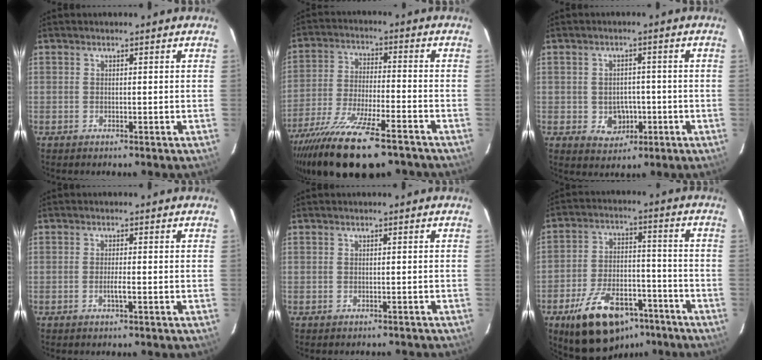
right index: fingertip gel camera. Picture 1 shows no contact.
{"total": 18.6, "force": [-14.2, 2.7, 11.8], "torque": [-0.203, -0.040, -0.238]}
{"total": 4.7, "force": [-1.1, 3.7, 2.5], "torque": [-0.032, 0.006, -0.007]}
{"total": 1.5, "force": [-0.5, 0.0, 1.4], "torque": [-0.028, -0.001, -0.009]}
{"total": 2.1, "force": [-2.0, 0.6, 0.2], "torque": [-0.002, -0.004, -0.022]}
{"total": 16.2, "force": [-10.3, 7.7, 9.9], "torque": [-0.168, 0.008, -0.162]}